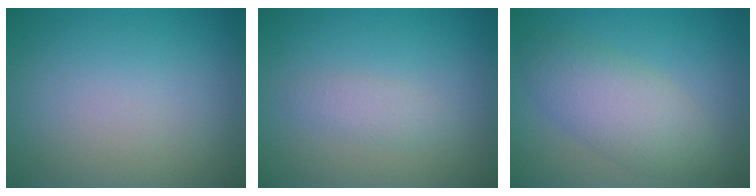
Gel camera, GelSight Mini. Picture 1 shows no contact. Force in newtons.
{"total": 1.4, "press": 1.4, "slide": 0.1}
{"total": 4.9, "press": 4.9, "slide": 0.0}